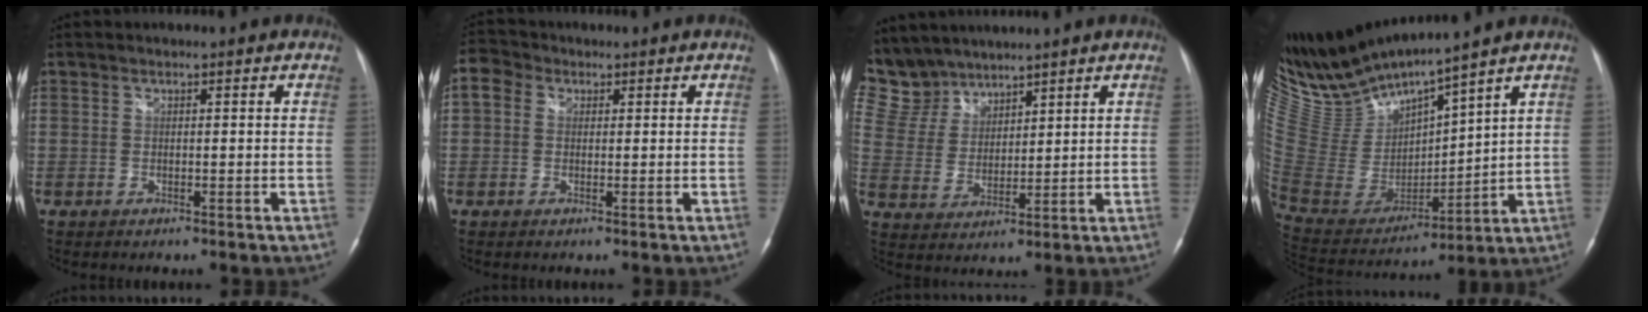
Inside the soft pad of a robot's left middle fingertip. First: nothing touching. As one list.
[{"total": 3.7, "force": [1.1, 3.1, 1.8], "torque": [-0.044, 0.024, 0.018]}, {"total": 9.7, "force": [8.9, 3.9, 0.5], "torque": [-0.025, 0.015, 0.197]}, {"total": 15.1, "force": [14.1, -0.3, 5.4], "torque": [-0.129, -0.015, 0.295]}]